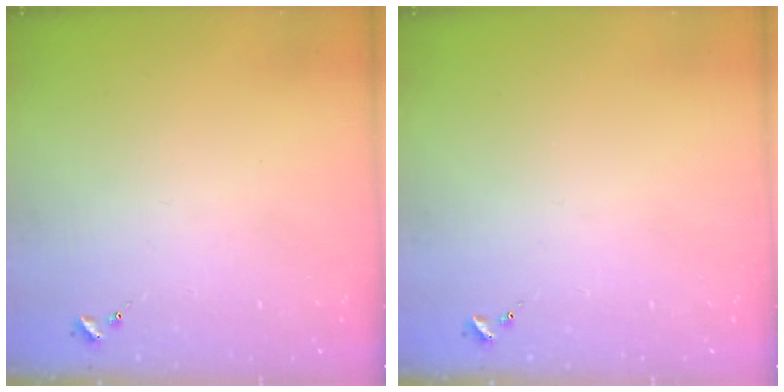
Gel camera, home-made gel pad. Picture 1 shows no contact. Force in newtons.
{"total": 0.0}